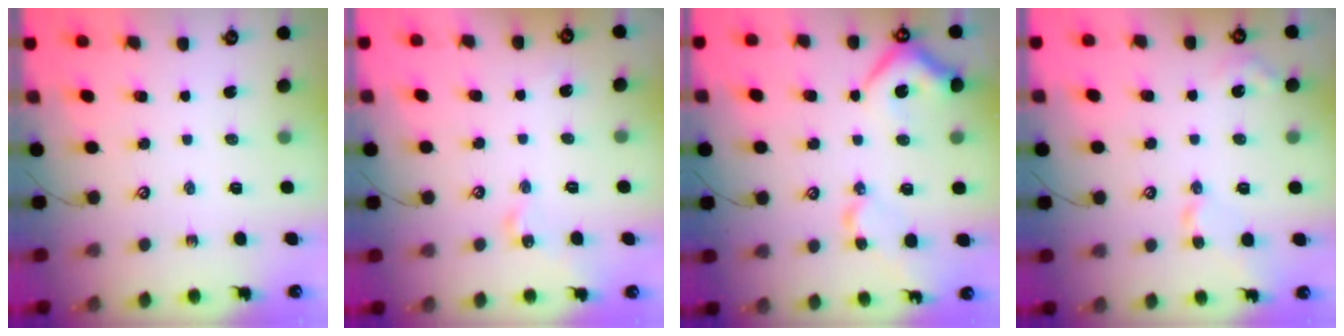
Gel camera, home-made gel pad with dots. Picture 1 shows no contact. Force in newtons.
{"total": 1.9, "press": 1.9, "slide": 0.1}
{"total": 11.3, "press": 11.1, "slide": 1.5}
{"total": 4.2, "press": 4.2, "slide": 0.2}